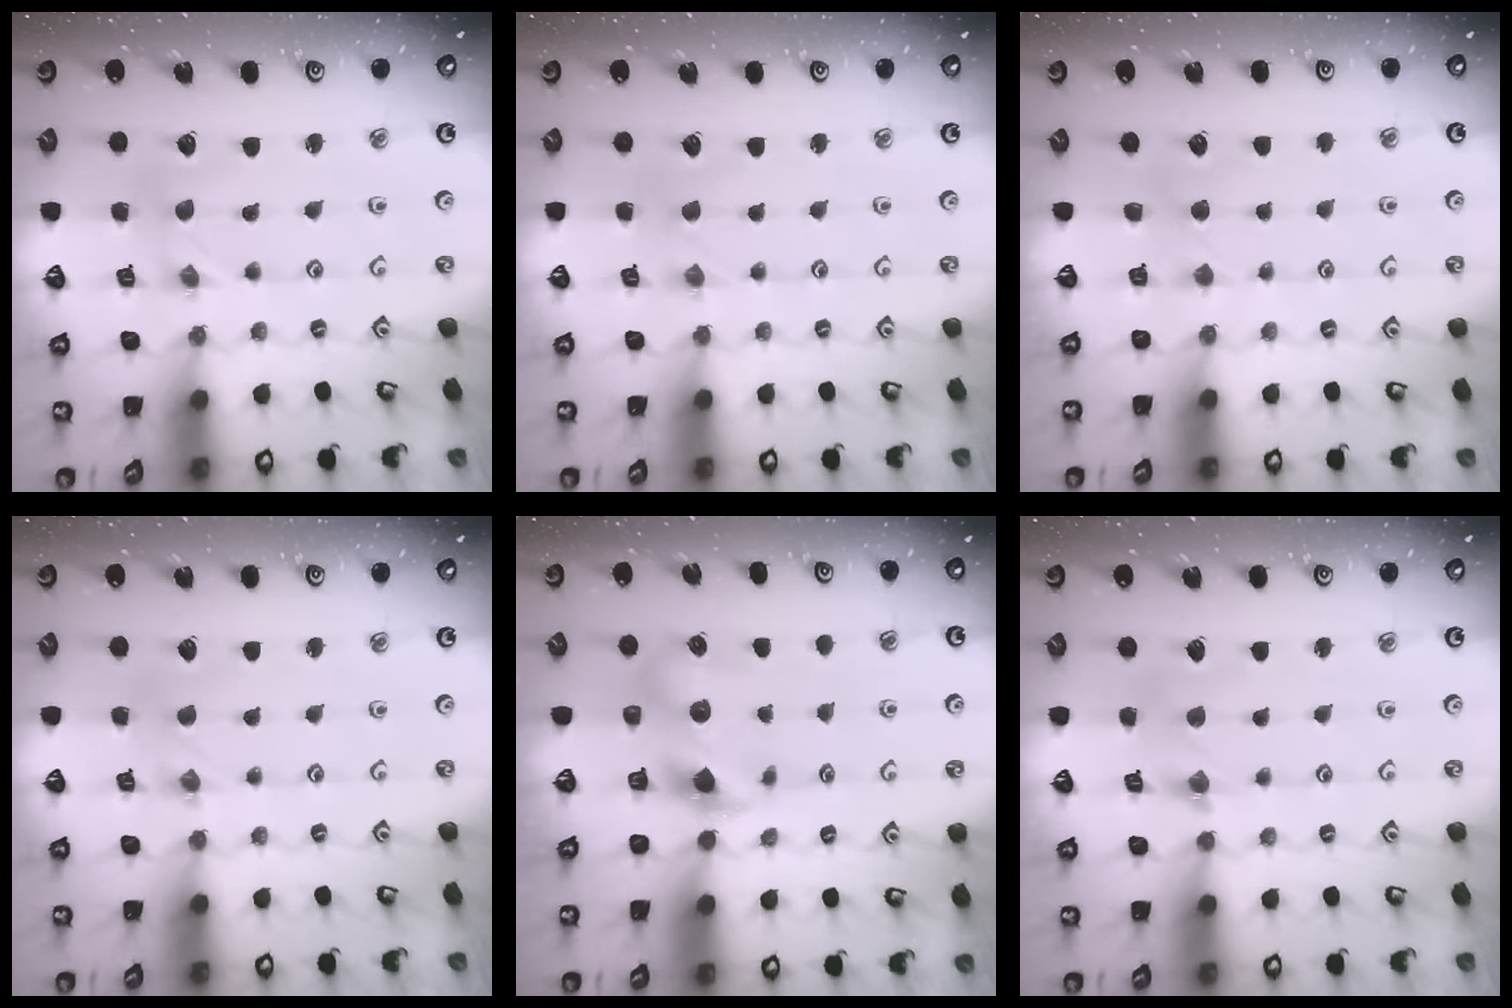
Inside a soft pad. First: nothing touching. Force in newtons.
{"total": 0.0}
{"total": 2.8, "press": 2.8, "slide": 0.5}
{"total": 0.0}
{"total": 7.3, "press": 7.3, "slide": 0.6}
{"total": 3.3, "press": 3.3, "slide": 0.3}